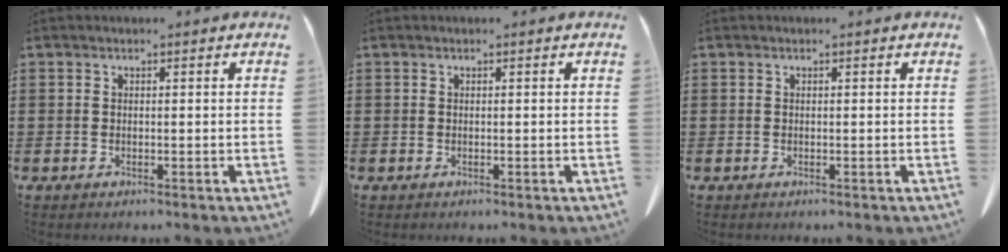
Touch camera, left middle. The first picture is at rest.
{"total": 0.0}
{"total": 0.0}